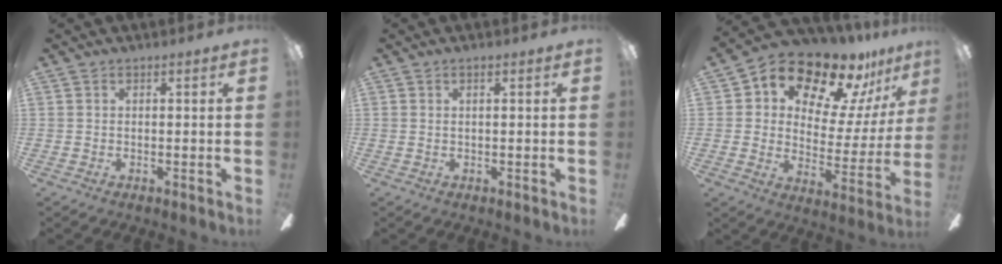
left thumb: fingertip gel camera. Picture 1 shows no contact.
{"total": 1.0, "force": [0.3, 0.0, 1.0], "torque": [-0.020, 0.000, 0.005]}
{"total": 16.5, "force": [12.5, 7.6, 7.6], "torque": [-0.128, -0.090, 0.213]}